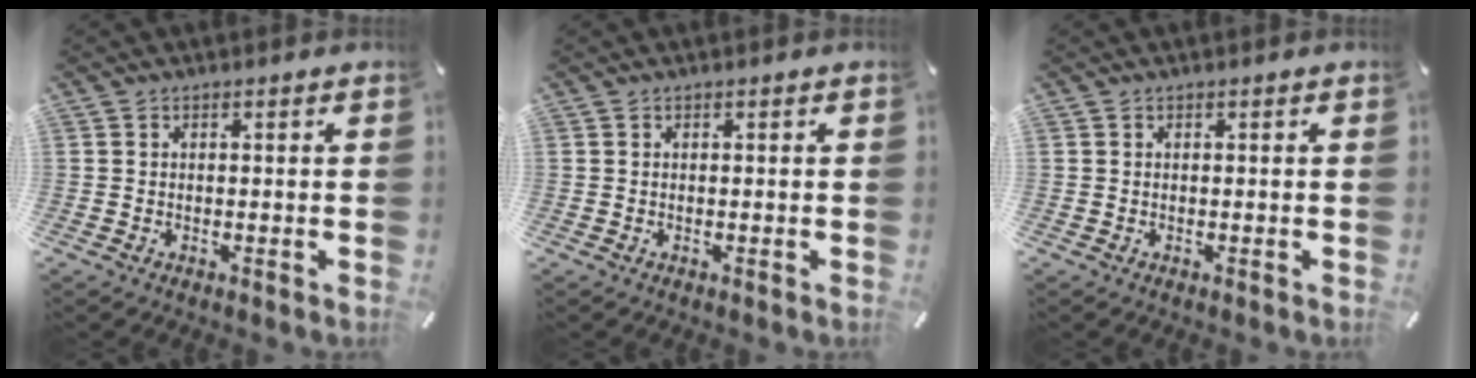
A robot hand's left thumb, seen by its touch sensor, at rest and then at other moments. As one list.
[{"total": 0.0}, {"total": 0.0}]